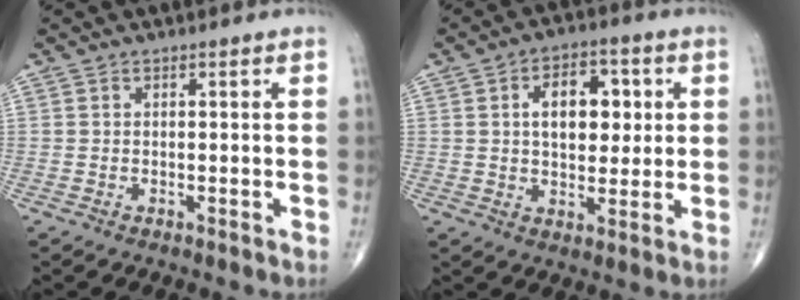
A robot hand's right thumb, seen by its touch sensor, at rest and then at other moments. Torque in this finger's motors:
{"motor_torque": [0.36, 2.27, 1.20, 0.31, 0.06]}